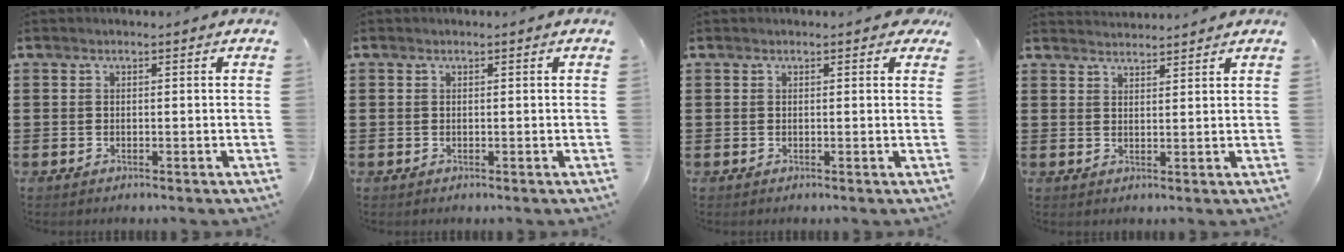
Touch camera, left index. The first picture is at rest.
{"total": 0.0}
{"total": 0.8, "force": [0.6, 0.4, 0.4], "torque": [-0.009, 0.004, 0.010]}
{"total": 2.2, "force": [2.2, -0.2, -0.2], "torque": [-0.002, -0.004, 0.043]}